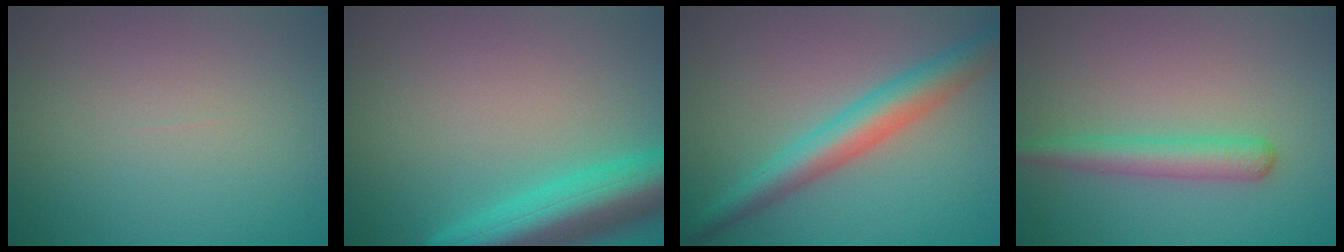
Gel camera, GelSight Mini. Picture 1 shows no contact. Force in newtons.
{"total": 7.2, "press": 7.2, "slide": 0.4}
{"total": 5.0, "press": 5.0, "slide": 0.3}
{"total": 2.9, "press": 2.9, "slide": 0.1}